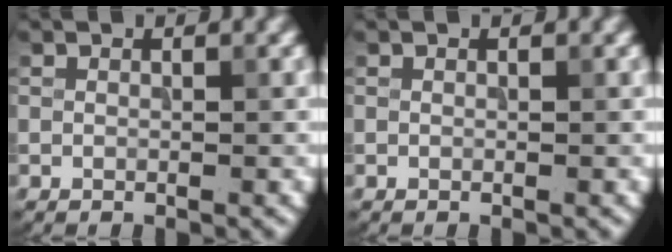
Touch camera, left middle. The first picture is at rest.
{"total": 0.0}